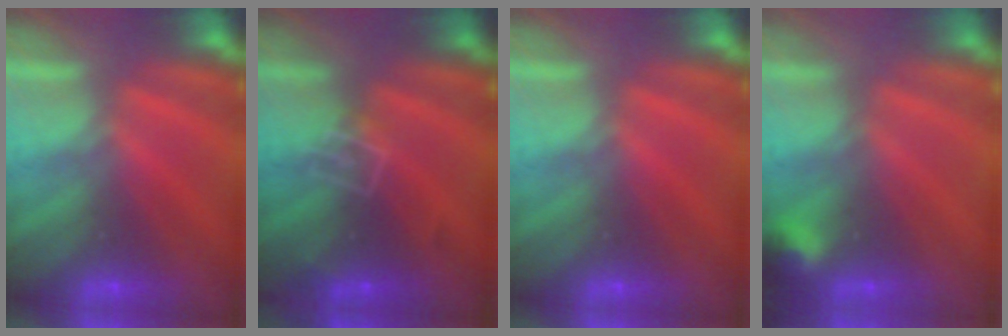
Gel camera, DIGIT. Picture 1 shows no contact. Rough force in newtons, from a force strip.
{"total": 2.8}
{"total": 0.0}
{"total": 2.8}